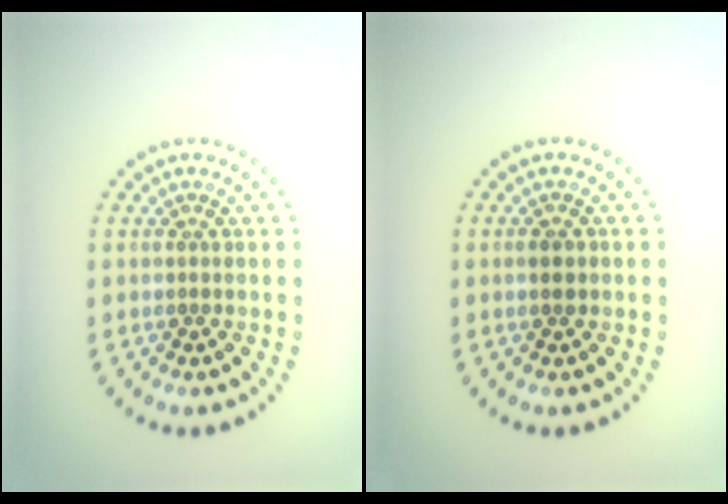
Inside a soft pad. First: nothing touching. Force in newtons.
{"total": 1.2, "press": 1.2, "slide": 0.1}